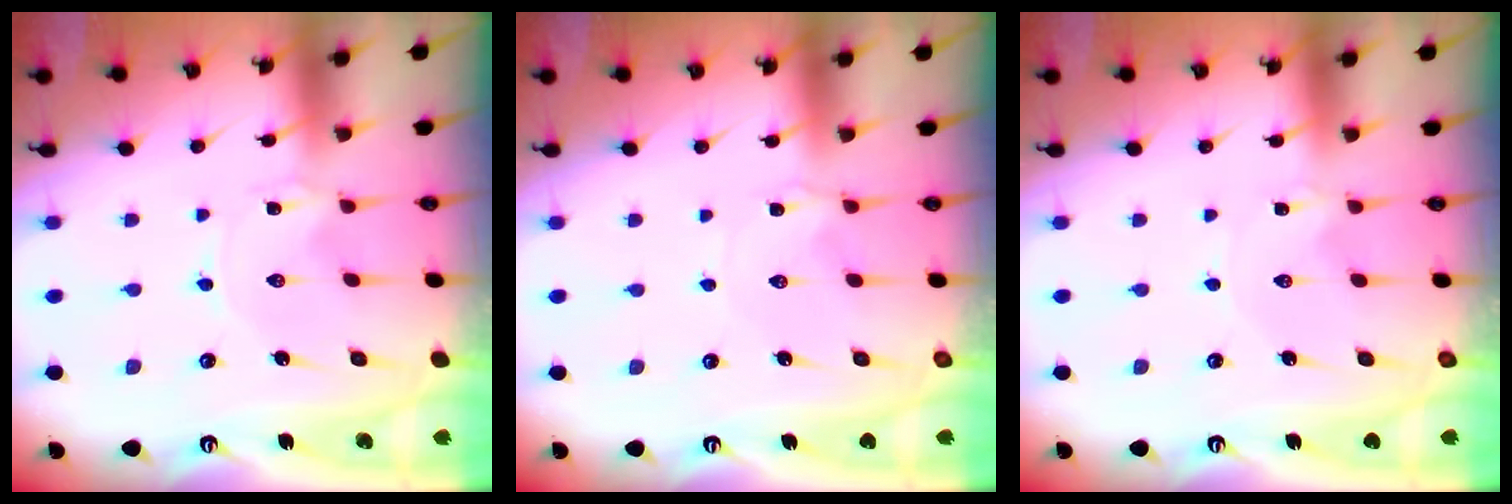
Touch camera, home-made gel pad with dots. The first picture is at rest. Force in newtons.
{"total": 2.4, "press": 2.4, "slide": 0.4}
{"total": 0.0}